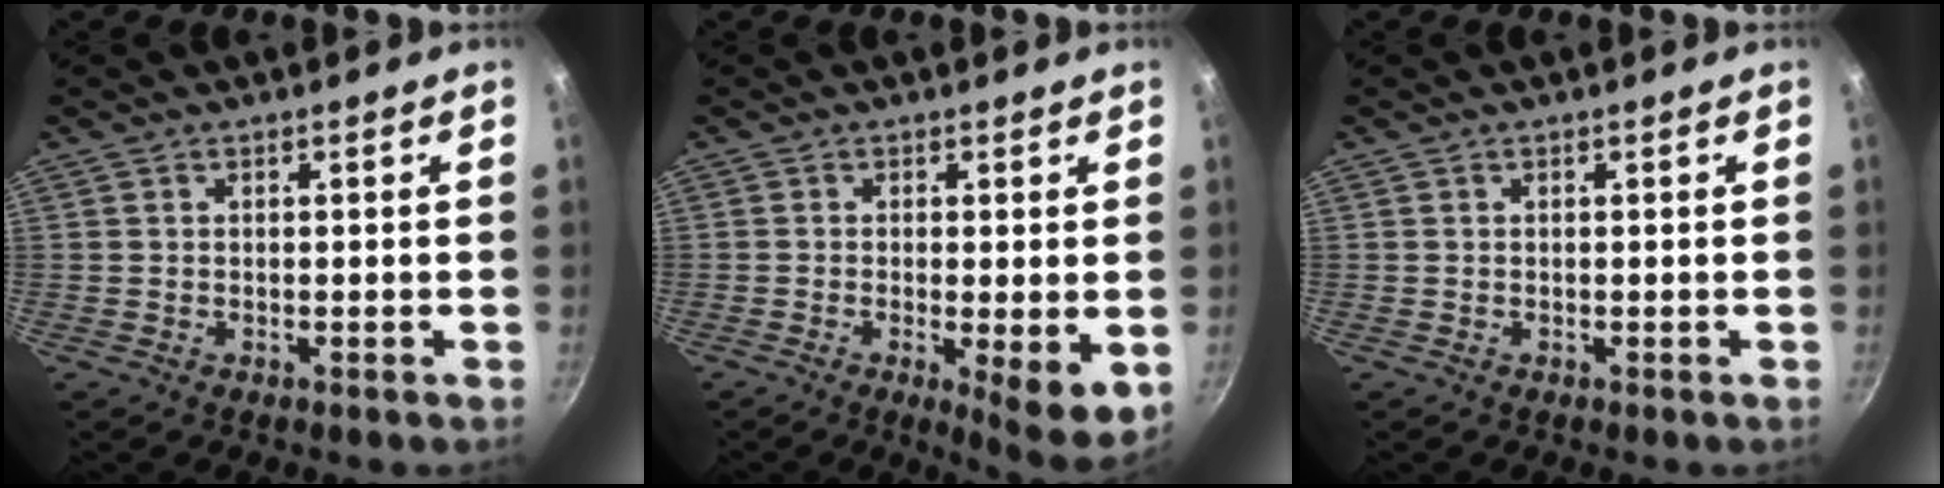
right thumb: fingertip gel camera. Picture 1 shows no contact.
{"total": 7.8, "force": [-1.3, 1.9, 7.4], "torque": [-0.102, -0.017, -0.013]}
{"total": 0.0}